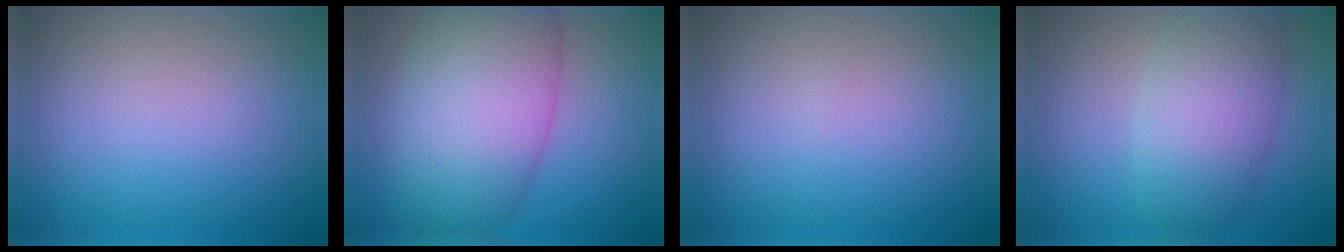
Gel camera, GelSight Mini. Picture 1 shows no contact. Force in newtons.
{"total": 10.1, "press": 10.1, "slide": 0.5}
{"total": 0.0}
{"total": 5.9, "press": 5.9, "slide": 0.2}